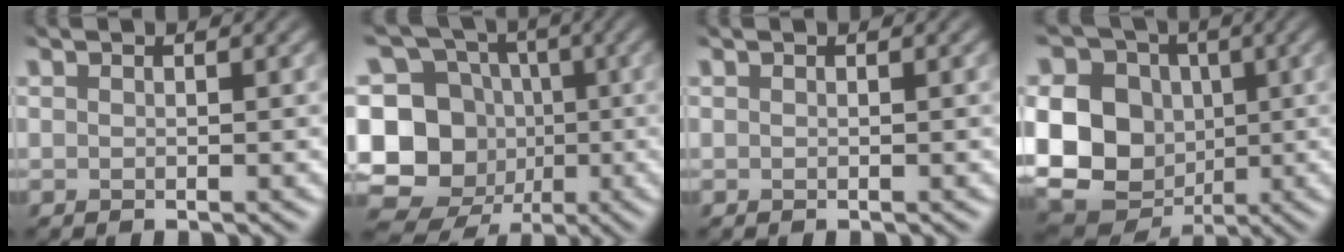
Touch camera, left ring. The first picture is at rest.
{"total": 14.3, "force": [-3.1, 13.0, 5.3], "torque": [-0.128, 0.018, -0.062]}
{"total": 0.0}
{"total": 14.4, "force": [-0.9, 12.2, 7.7], "torque": [-0.136, 0.000, -0.041]}